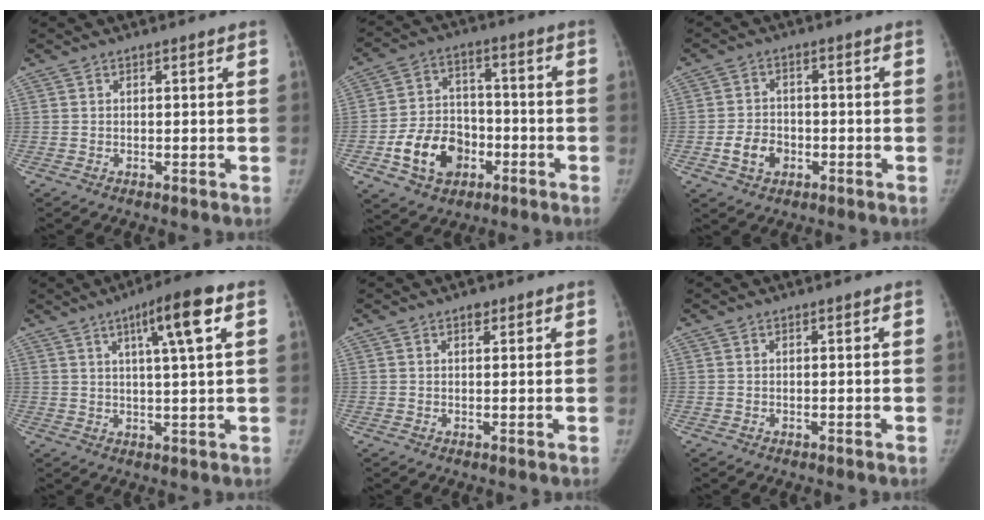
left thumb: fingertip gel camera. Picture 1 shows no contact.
{"total": 13.0, "force": [-5.1, 9.8, 6.8], "torque": [-0.083, 0.030, -0.085]}
{"total": 5.5, "force": [-2.0, 4.4, 2.8], "torque": [-0.034, 0.015, -0.035]}
{"total": 9.5, "force": [4.0, 0.8, 8.6], "torque": [-0.139, -0.003, 0.059]}
{"total": 1.2, "force": [0.8, 0.8, 0.5], "torque": [0.002, -0.002, 0.007]}
{"total": 0.0}